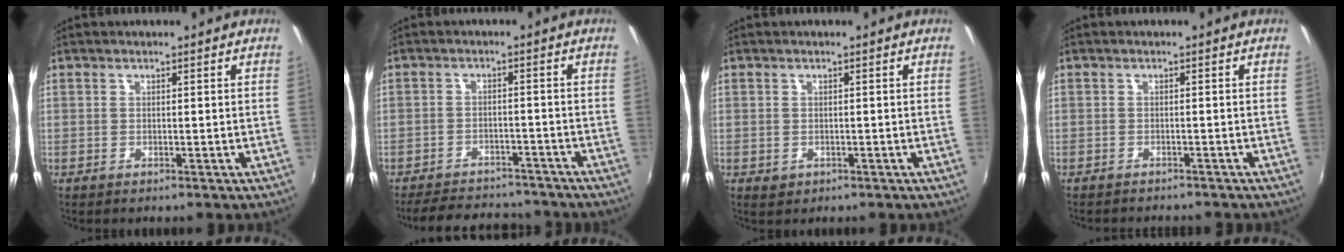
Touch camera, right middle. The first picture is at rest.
{"total": 12.5, "force": [-10.9, 4.7, 4.0], "torque": [-0.099, 0.017, -0.148]}
{"total": 1.0, "force": [-0.2, 0.9, 0.3], "torque": [-0.004, -0.002, -0.002]}
{"total": 3.7, "force": [-3.4, 0.9, 1.0], "torque": [-0.028, -0.012, -0.051]}